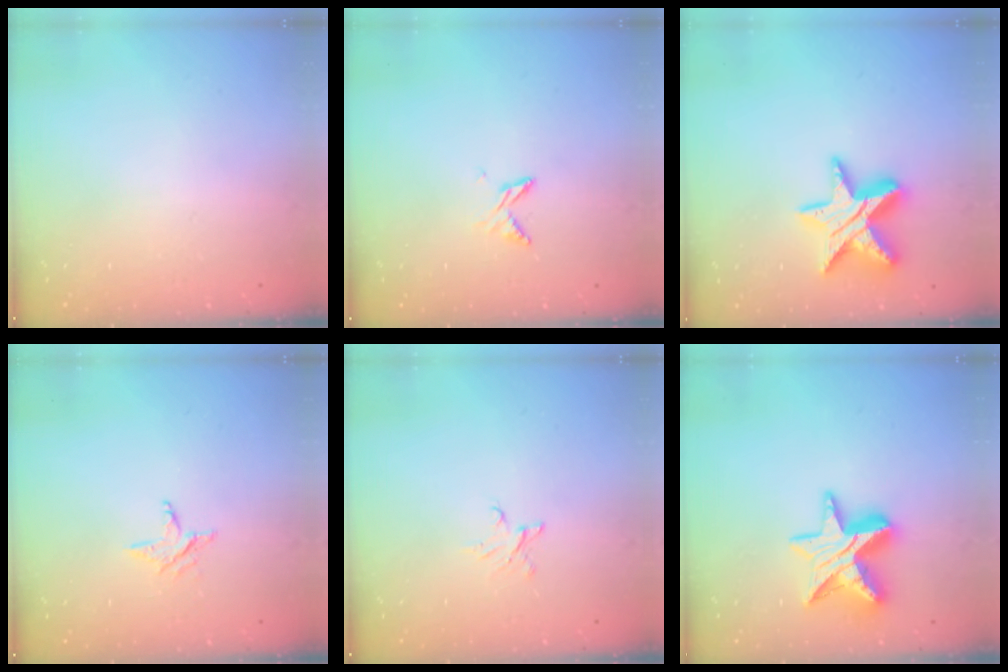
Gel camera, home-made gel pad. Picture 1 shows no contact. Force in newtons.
{"total": 5.3, "press": 5.2, "slide": 0.7}
{"total": 15.3, "press": 15.2, "slide": 1.1}
{"total": 3.3, "press": 3.3, "slide": 0.4}
{"total": 3.5, "press": 3.4, "slide": 0.4}
{"total": 14.6, "press": 14.6, "slide": 1.3}